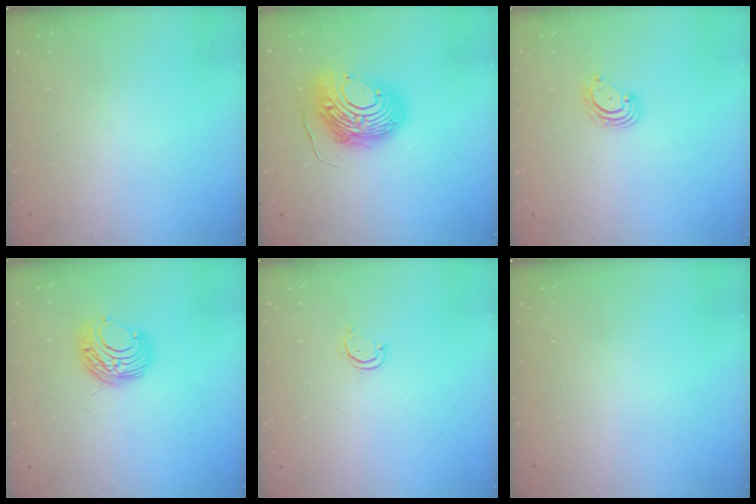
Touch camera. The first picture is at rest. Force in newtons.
{"total": 13.8, "press": 13.7, "slide": 1.3}
{"total": 3.5, "press": 3.5, "slide": 0.4}
{"total": 8.7, "press": 8.7, "slide": 0.6}
{"total": 2.7, "press": 2.6, "slide": 0.3}
{"total": 0.0}